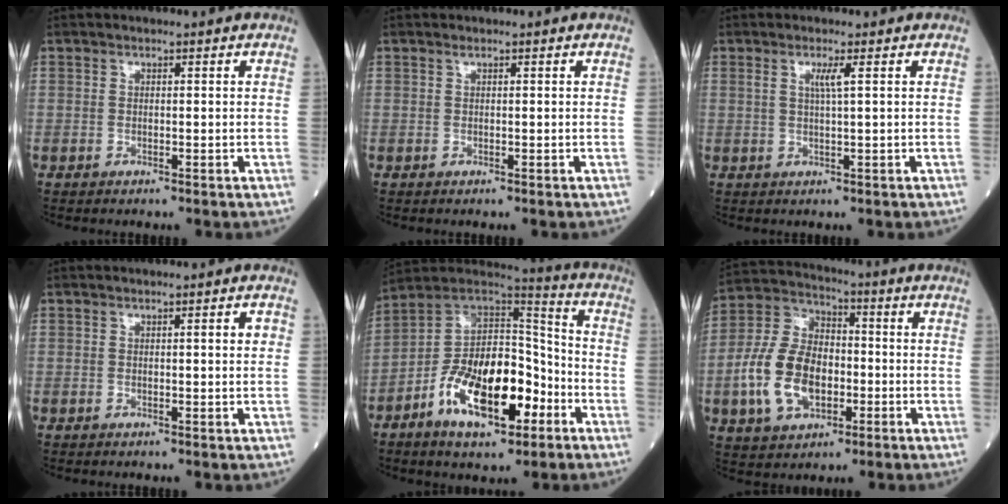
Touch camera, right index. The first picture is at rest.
{"total": 0.0}
{"total": 1.9, "force": [0.8, -0.4, 1.7], "torque": [-0.038, -0.001, 0.017]}
{"total": 1.5, "force": [0.4, 0.1, 1.5], "torque": [-0.023, 0.002, 0.005]}
{"total": 17.6, "force": [-7.3, 7.0, 14.4], "torque": [-0.262, 0.011, -0.121]}
{"total": 13.3, "force": [-3.2, 8.2, 10.0], "torque": [-0.231, 0.018, -0.055]}